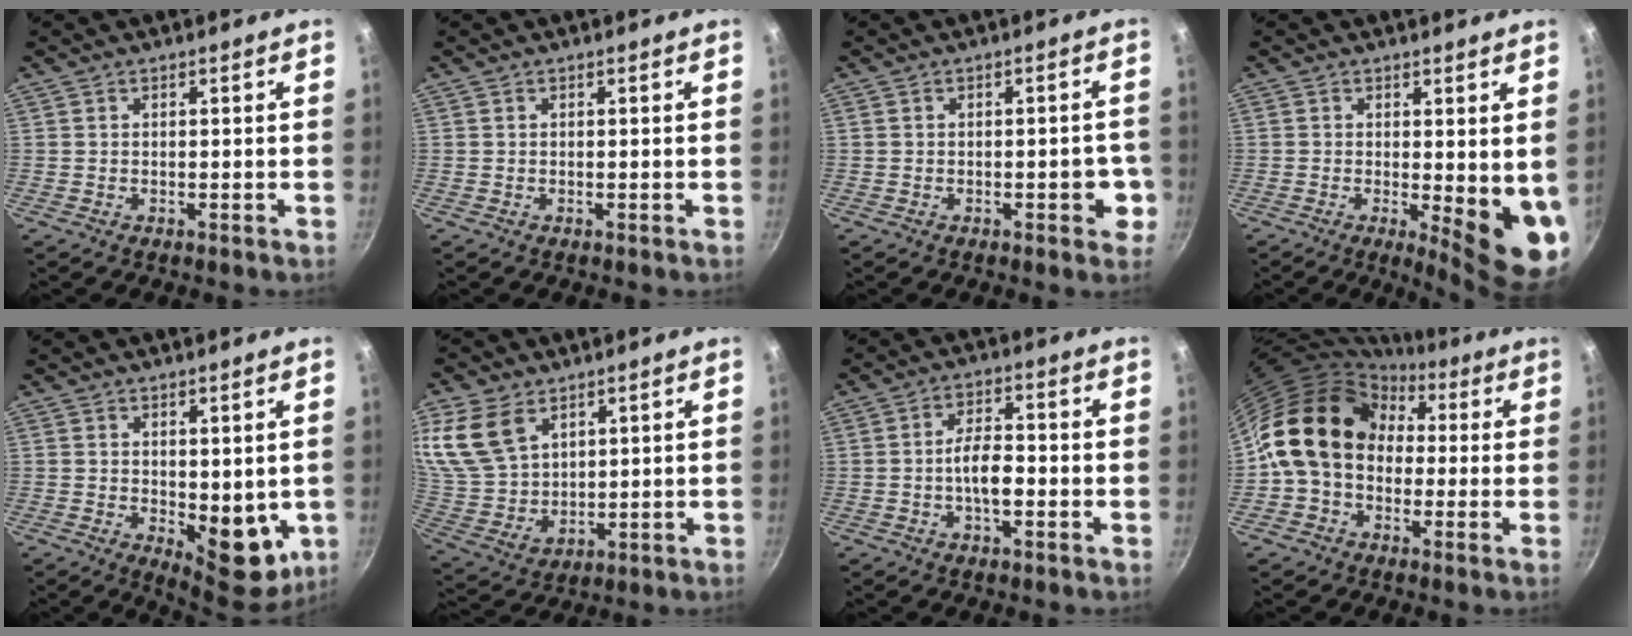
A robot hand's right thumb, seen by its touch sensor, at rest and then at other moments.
{"total": 0.0}
{"total": 4.9, "force": [-1.5, 2.3, 4.1], "torque": [-0.028, 0.013, -0.019]}
{"total": 9.8, "force": [-0.5, 3.1, 9.3], "torque": [-0.103, -0.021, 0.000]}
{"total": 10.4, "force": [-0.4, 5.6, 8.8], "torque": [-0.084, -0.017, 0.009]}
{"total": 15.9, "force": [7.9, 10.5, 9.0], "torque": [-0.189, -0.020, 0.172]}
{"total": 5.9, "force": [-1.6, 2.5, 5.1], "torque": [-0.081, 0.023, -0.031]}
{"total": 15.8, "force": [1.3, 12.6, 9.5], "torque": [-0.134, 0.041, 0.005]}